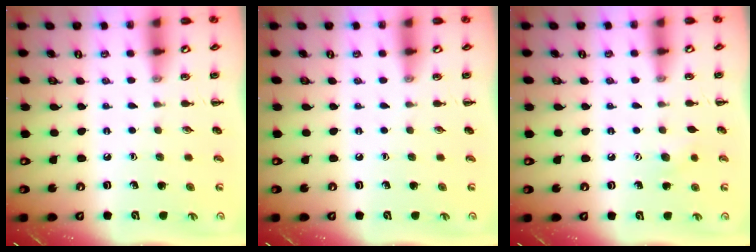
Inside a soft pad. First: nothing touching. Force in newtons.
{"total": 0.0}
{"total": 5.7, "press": 5.5, "slide": 1.4}